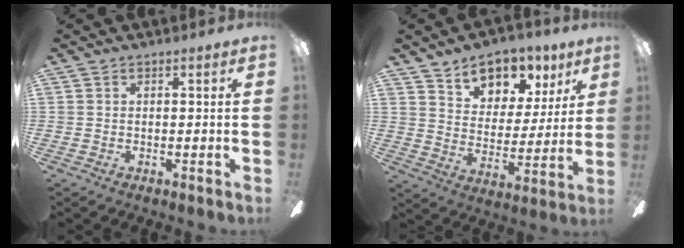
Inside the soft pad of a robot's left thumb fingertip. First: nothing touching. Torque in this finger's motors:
{"motor_torque": [0.04, 0.12, 0.15, -0.35, 0.10]}